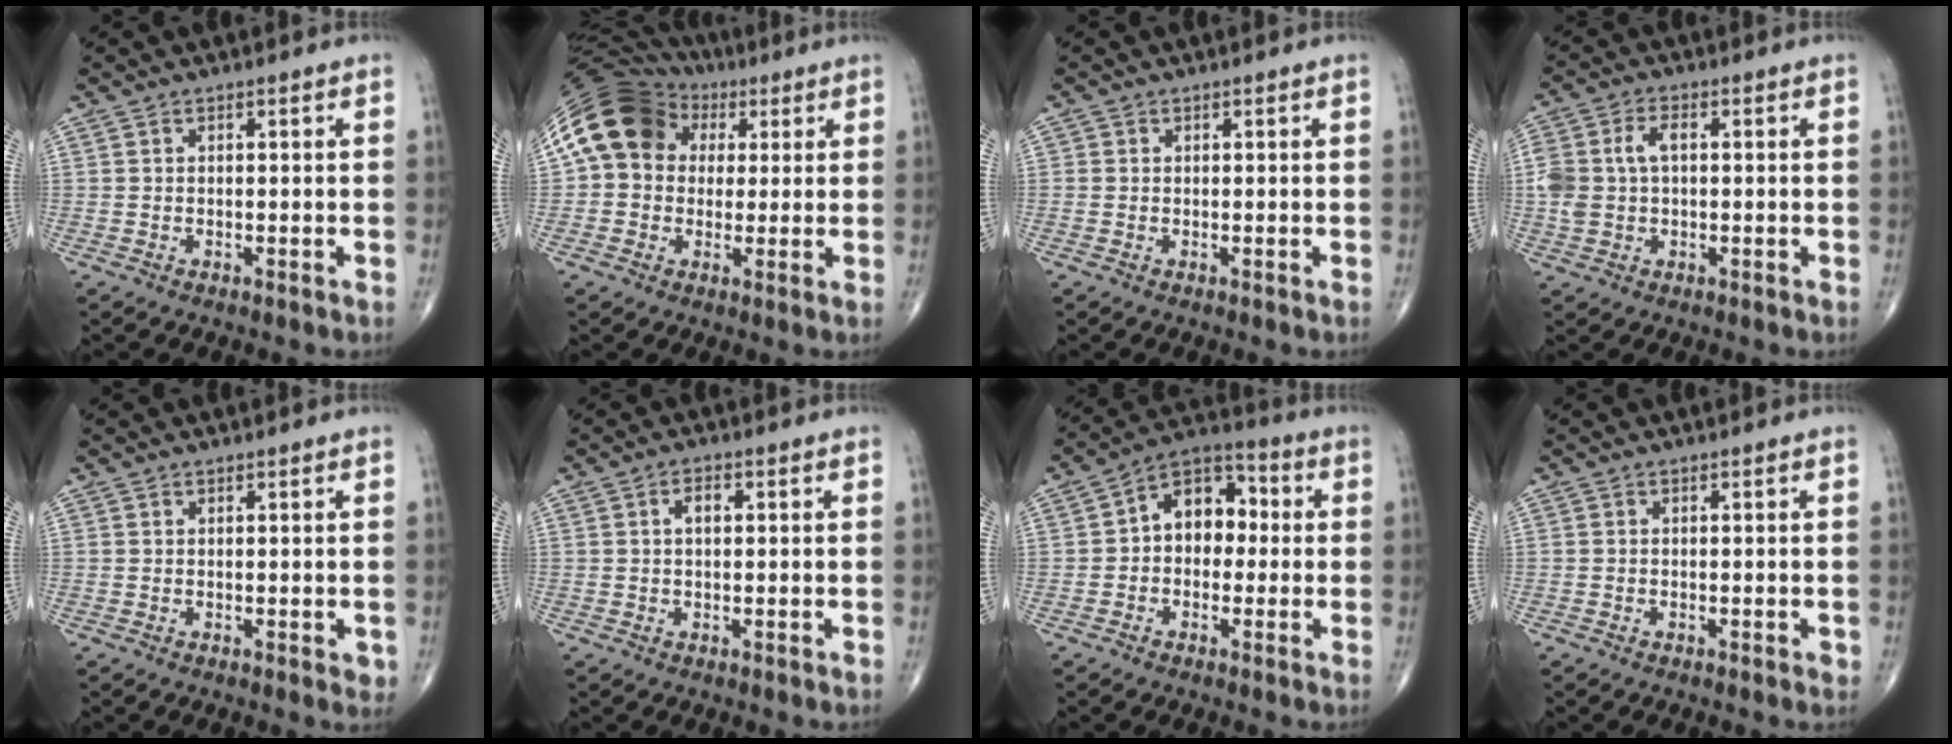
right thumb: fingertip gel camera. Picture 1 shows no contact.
{"total": 15.7, "force": [3.9, 12.6, 8.5], "torque": [-0.153, 0.037, 0.060]}
{"total": 0.0}
{"total": 7.4, "force": [0.6, 4.8, 5.6], "torque": [-0.132, 0.021, 0.012]}
{"total": 1.2, "force": [0.3, 0.5, 1.0], "torque": [-0.012, -0.004, 0.005]}
{"total": 2.5, "force": [0.5, 1.3, 2.1], "torque": [-0.035, 0.005, 0.008]}
{"total": 10.3, "force": [0.4, 7.4, 7.2], "torque": [-0.073, 0.034, -0.010]}
{"total": 0.6, "force": [-0.3, 0.1, 0.5], "torque": [-0.007, -0.002, -0.006]}